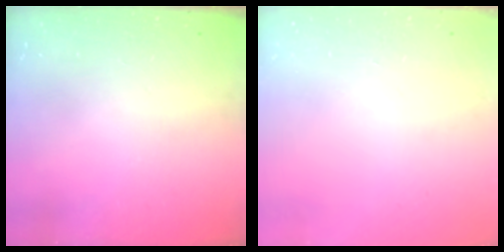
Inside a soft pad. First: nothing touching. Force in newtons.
{"total": 0.0}